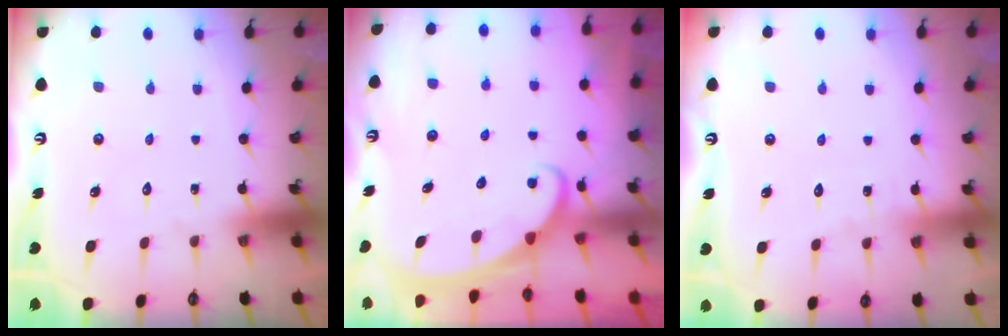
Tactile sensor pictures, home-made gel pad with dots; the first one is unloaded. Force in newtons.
{"total": 2.6, "press": 2.5, "slide": 0.3}
{"total": 2.9, "press": 2.8, "slide": 0.3}